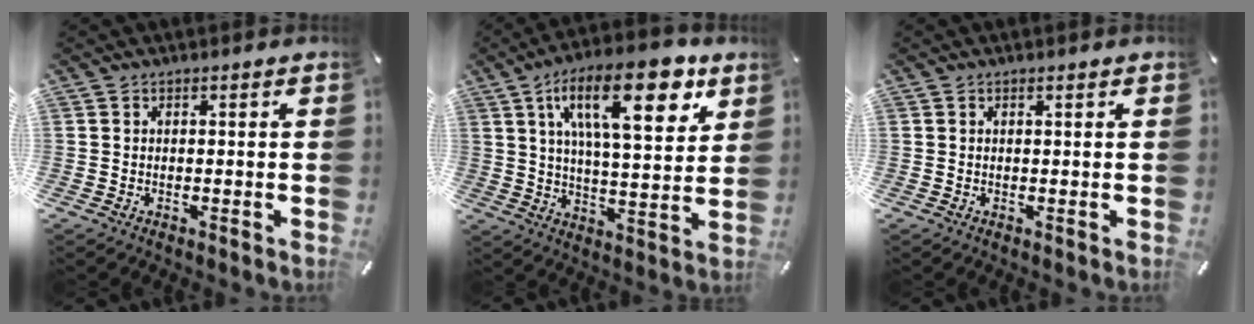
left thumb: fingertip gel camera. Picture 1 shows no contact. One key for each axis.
{"total": 20.4, "fx": 9.7, "fy": 7.9, "fz": 16.1, "tx": -0.248, "ty": -0.024, "tz": 0.145}
{"total": 0.0}